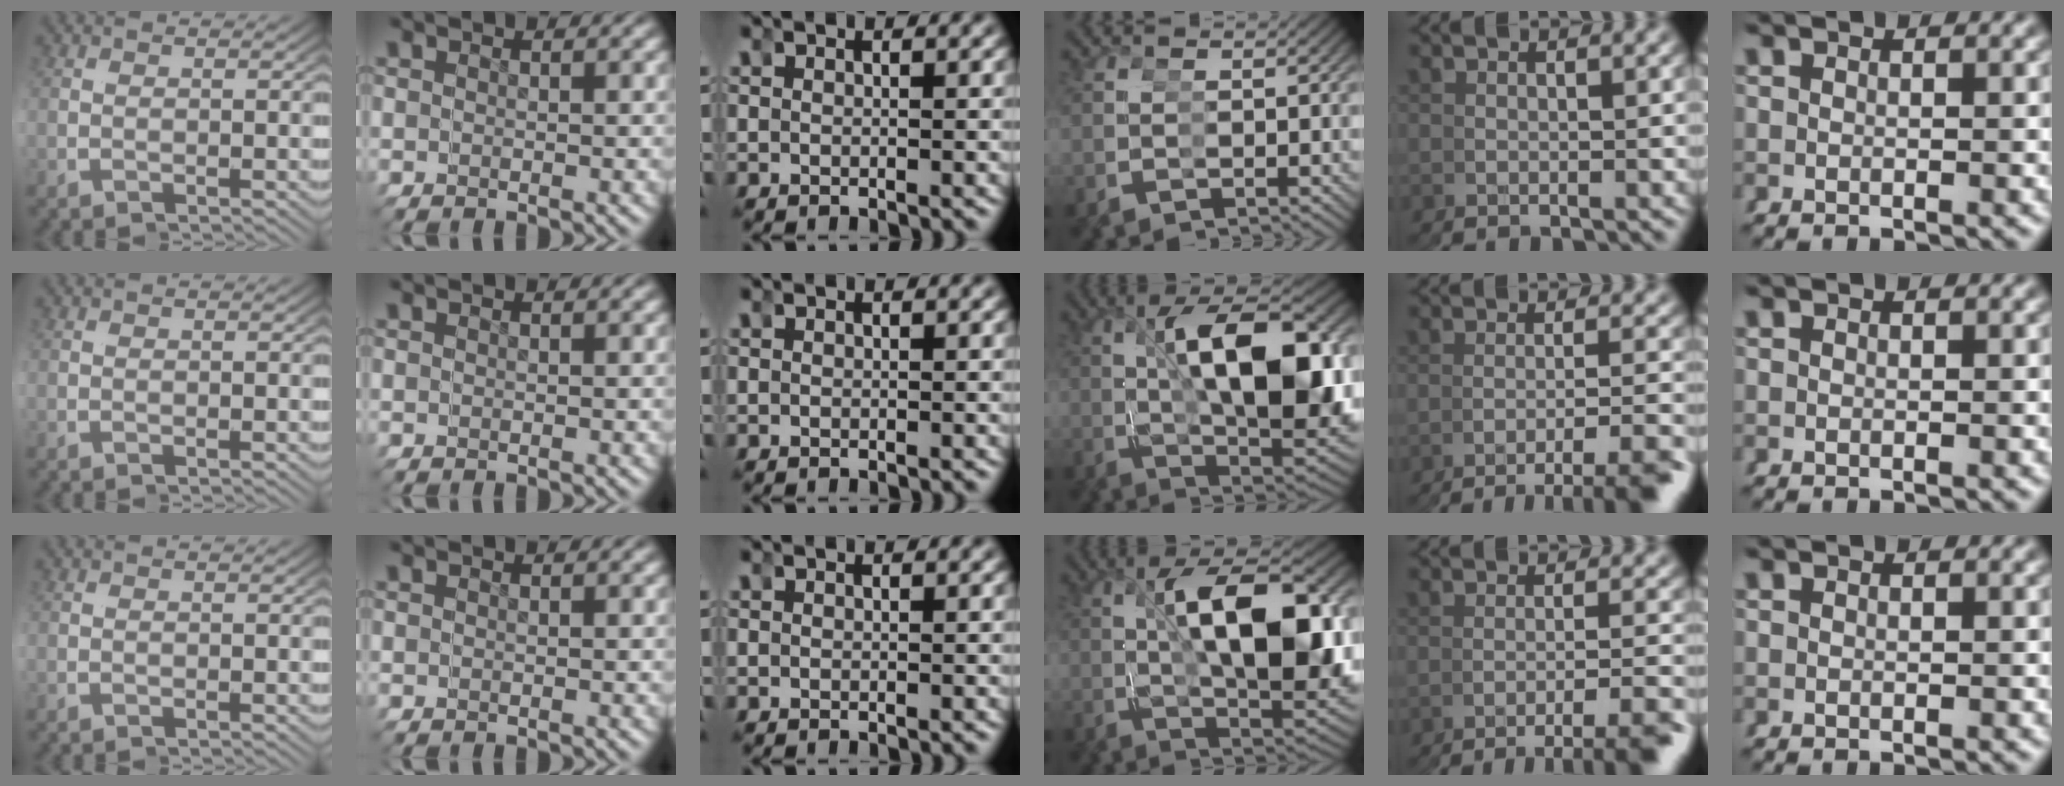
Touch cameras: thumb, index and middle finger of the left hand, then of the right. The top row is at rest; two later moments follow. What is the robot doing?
{"motion": "grasp_and_lifting", "object": "toy banana"}